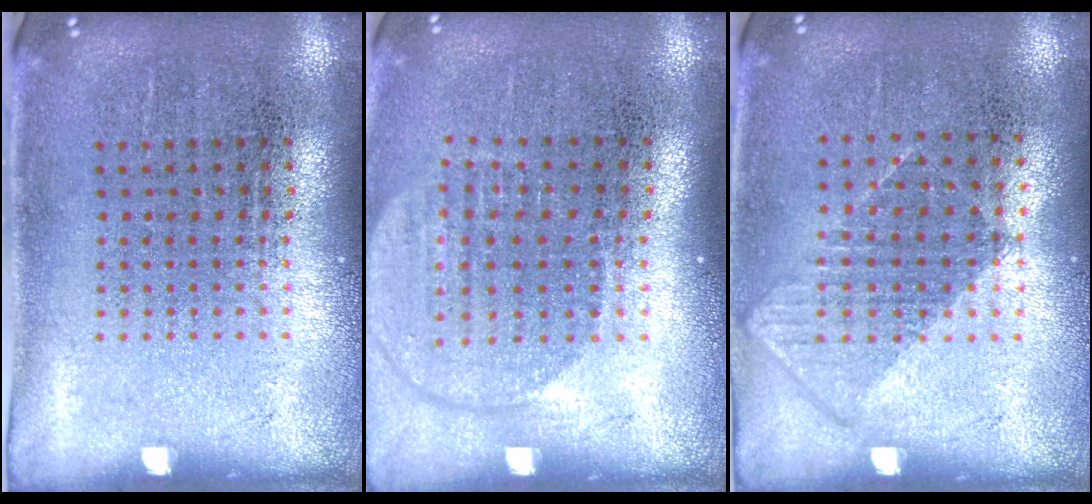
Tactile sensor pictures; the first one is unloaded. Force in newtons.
{"total": 1.8, "press": 1.5, "slide": 0.9}
{"total": 0.8, "press": 0.7, "slide": 0.4}